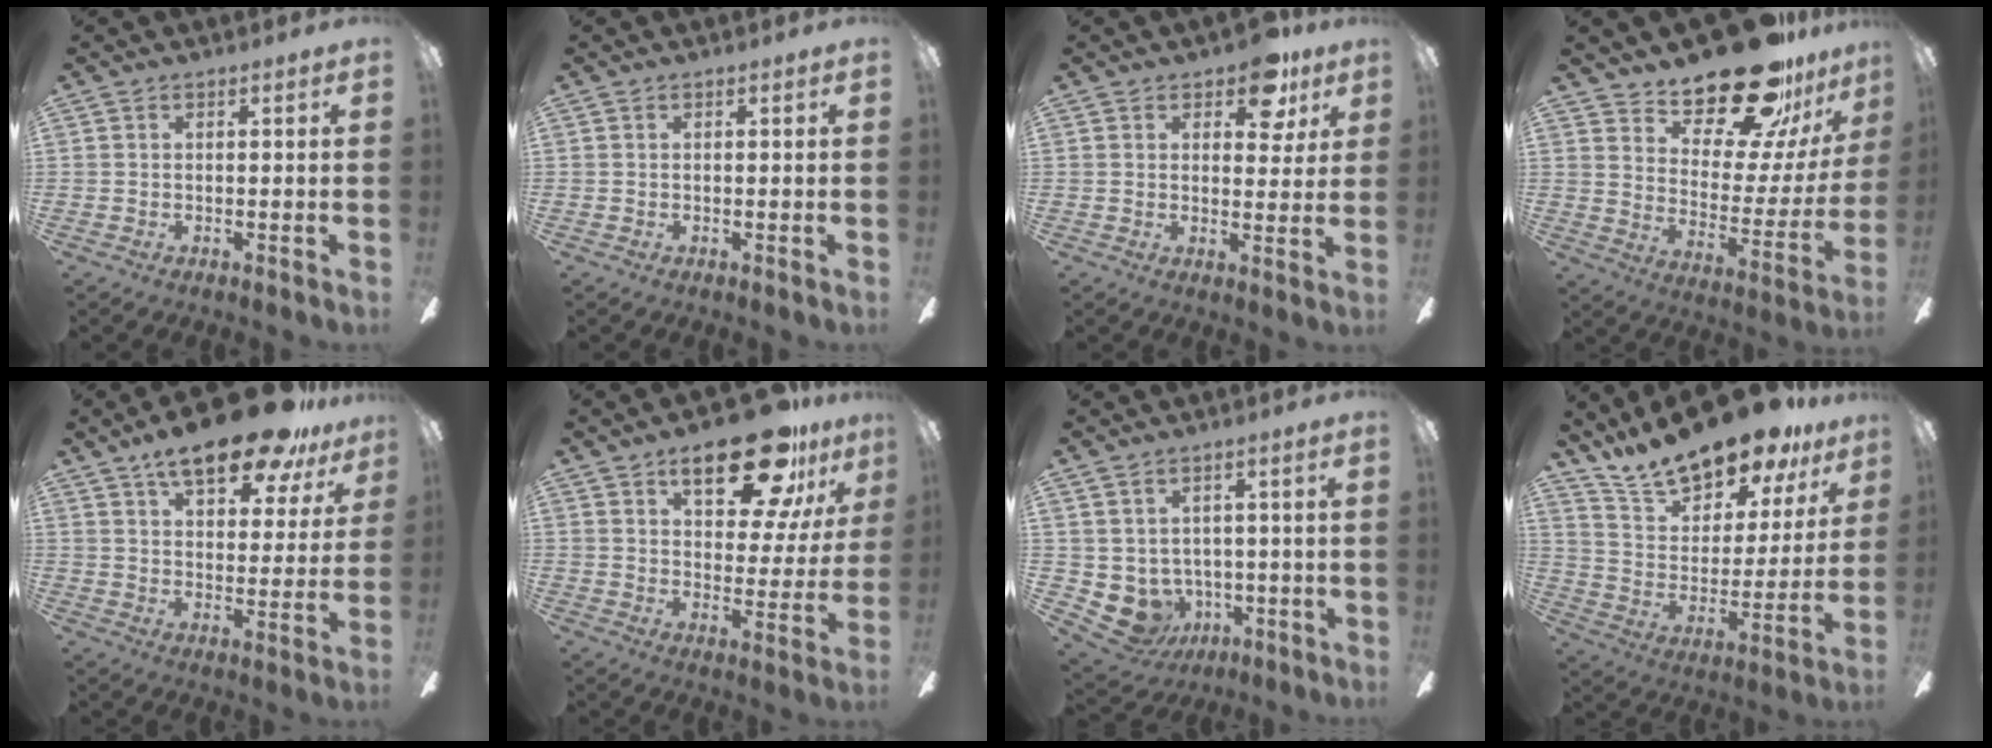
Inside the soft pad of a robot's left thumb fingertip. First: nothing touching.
{"total": 0.0}
{"total": 9.4, "force": [6.1, 4.8, 5.2], "torque": [-0.053, -0.026, 0.104]}
{"total": 23.1, "force": [19.0, 7.8, 10.6], "torque": [-0.160, -0.130, 0.322]}
{"total": 17.3, "force": [12.8, 5.6, 10.1], "torque": [-0.166, -0.069, 0.215]}
{"total": 19.4, "force": [12.2, 8.2, 12.7], "torque": [-0.177, -0.061, 0.197]}
{"total": 6.6, "force": [-1.5, 6.0, 2.1], "torque": [-0.081, 0.004, -0.023]}
{"total": 18.8, "force": [17.0, 5.0, 6.1], "torque": [-0.118, -0.130, 0.296]}